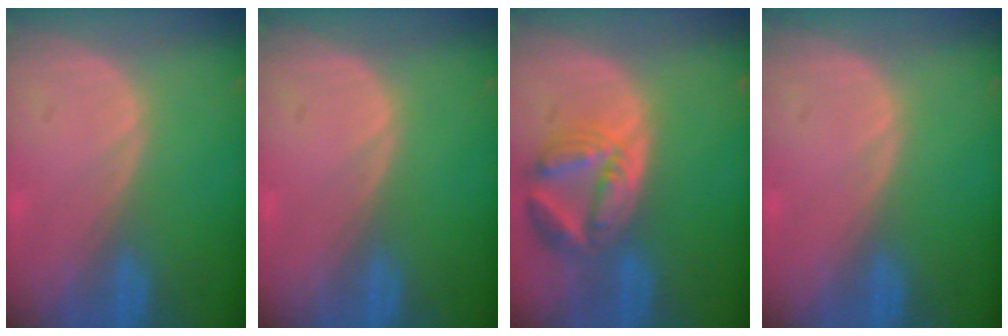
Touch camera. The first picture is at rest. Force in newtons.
{"total": 0.0}
{"total": 8.1, "press": 7.2, "slide": 3.7}
{"total": 0.0}